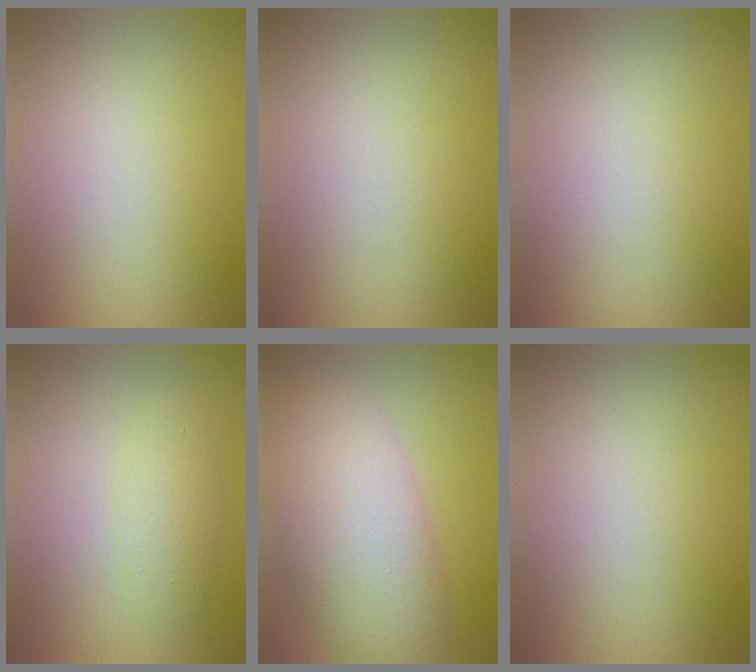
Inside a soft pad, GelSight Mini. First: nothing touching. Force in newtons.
{"total": 0.0}
{"total": 0.0}
{"total": 2.3, "press": 2.3, "slide": 0.0}
{"total": 9.6, "press": 9.6, "slide": 0.4}
{"total": 0.0}